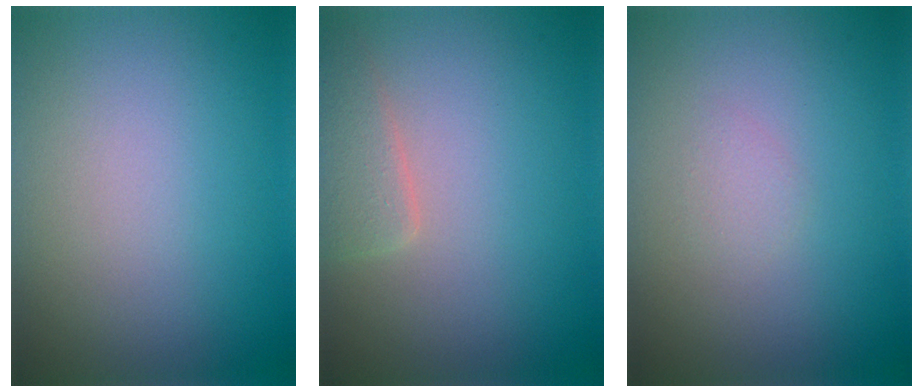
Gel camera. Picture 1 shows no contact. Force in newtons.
{"total": 2.0, "press": 2.0, "slide": 0.2}
{"total": 0.7, "press": 0.7, "slide": 0.0}